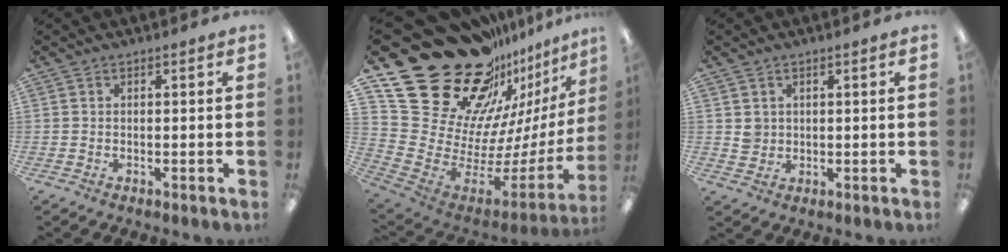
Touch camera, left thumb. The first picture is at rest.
{"total": 31.7, "force": [20.7, 18.2, 15.5], "torque": [-0.228, -0.187, 0.439]}
{"total": 3.0, "force": [1.1, 2.8, 0.2], "torque": [-0.005, 0.002, 0.019]}